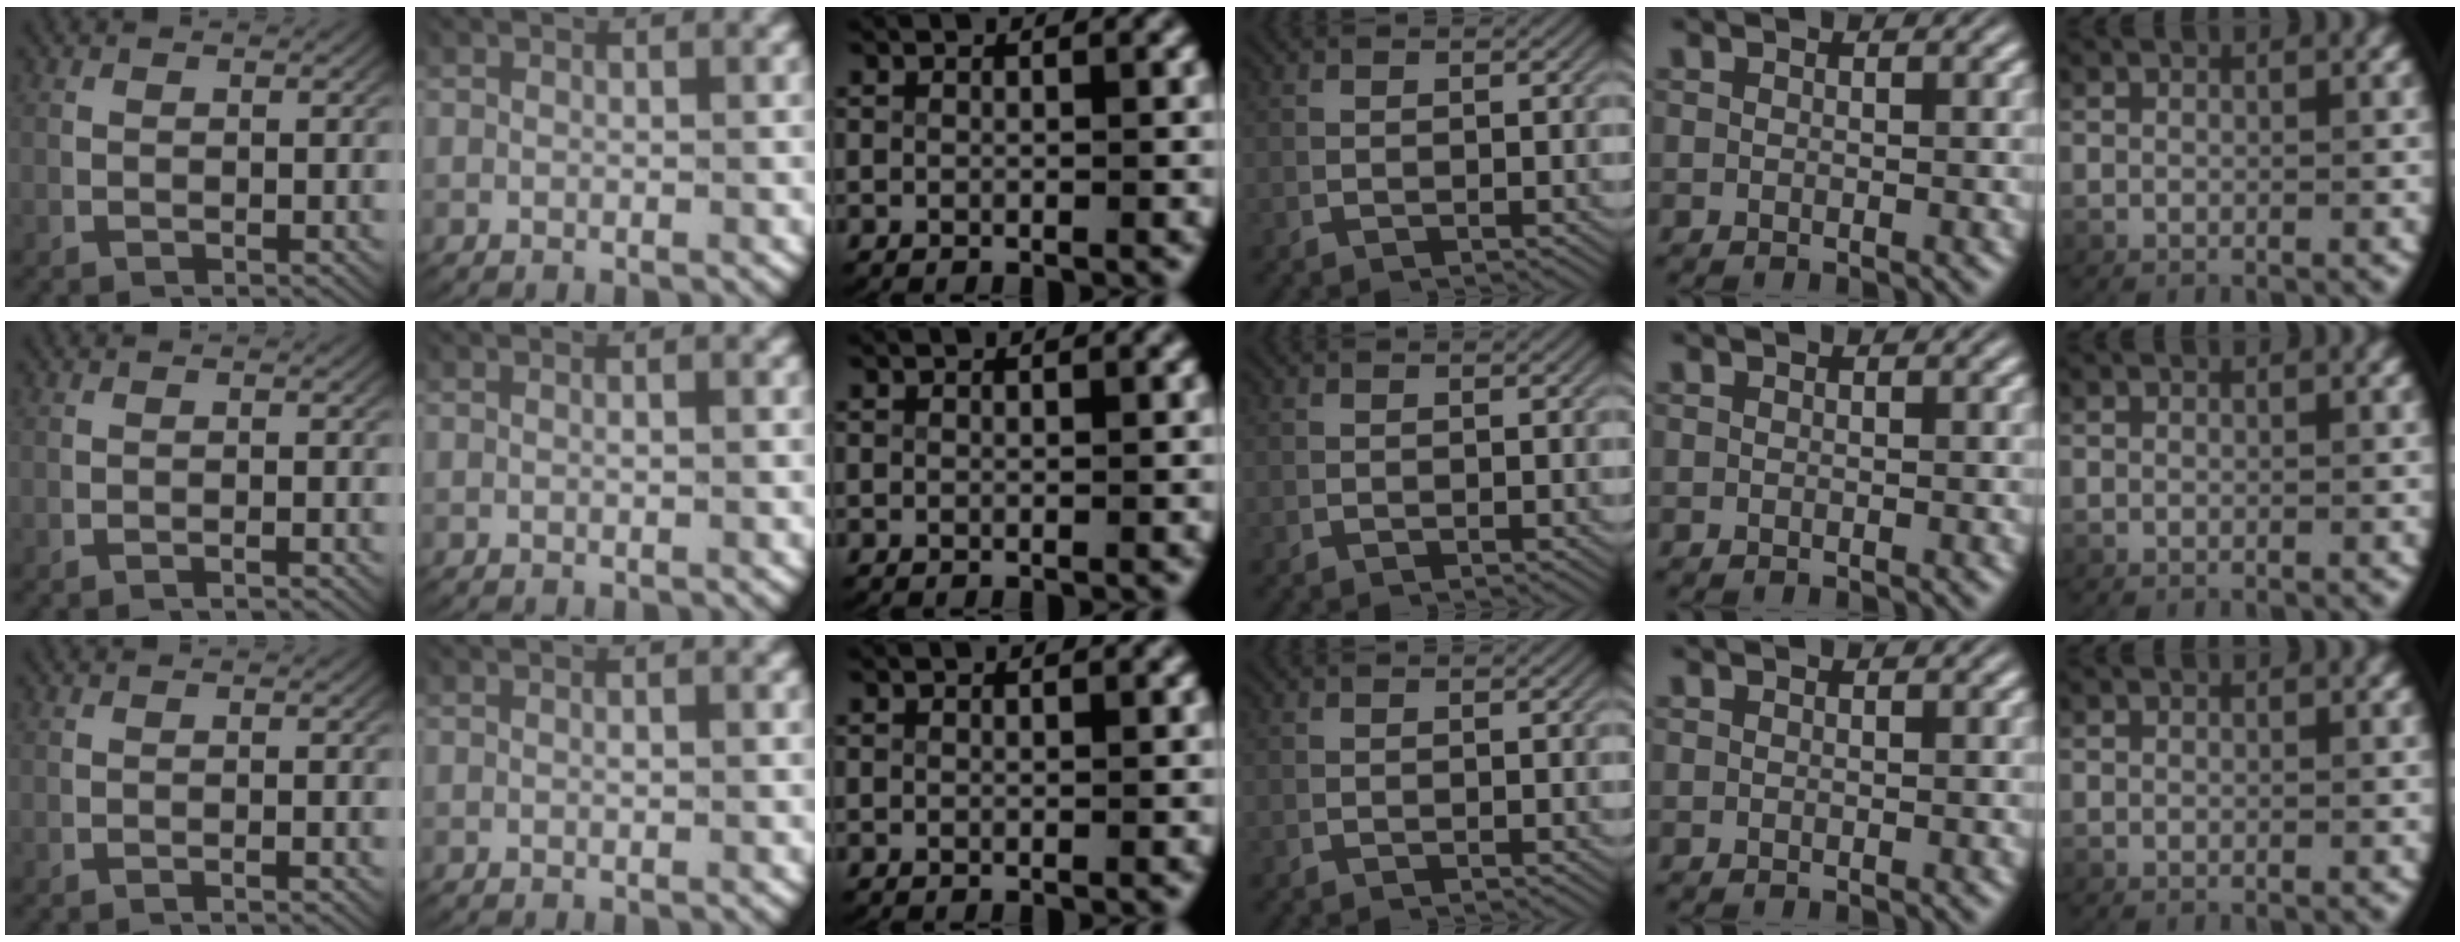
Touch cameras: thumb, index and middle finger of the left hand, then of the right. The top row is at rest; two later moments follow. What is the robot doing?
{"motion": "lift_and_place", "object": "plastic wrap"}